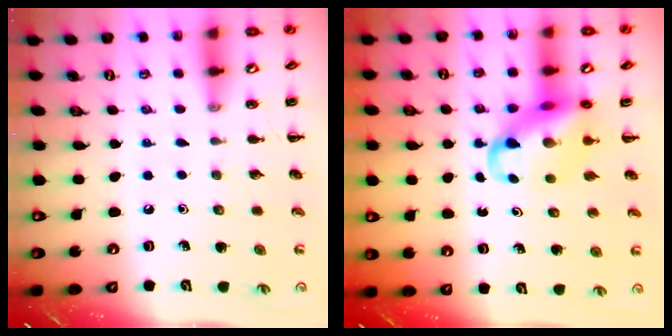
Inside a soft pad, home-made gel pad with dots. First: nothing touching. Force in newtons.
{"total": 10.7, "press": 10.3, "slide": 2.7}